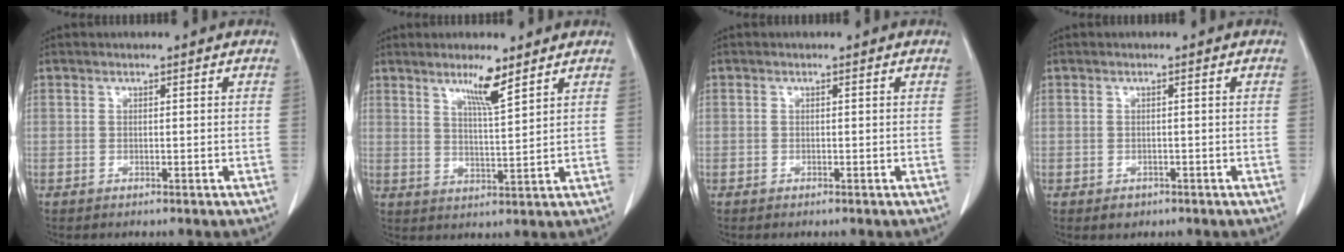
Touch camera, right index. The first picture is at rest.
{"total": 5.7, "force": [3.9, 0.0, 4.1], "torque": [-0.074, -0.009, 0.071]}
{"total": 0.5, "force": [-0.2, 0.5, 0.0], "torque": [0.003, 0.005, -0.007]}
{"total": 1.4, "force": [-0.8, 1.0, 0.5], "torque": [-0.005, 0.002, -0.005]}